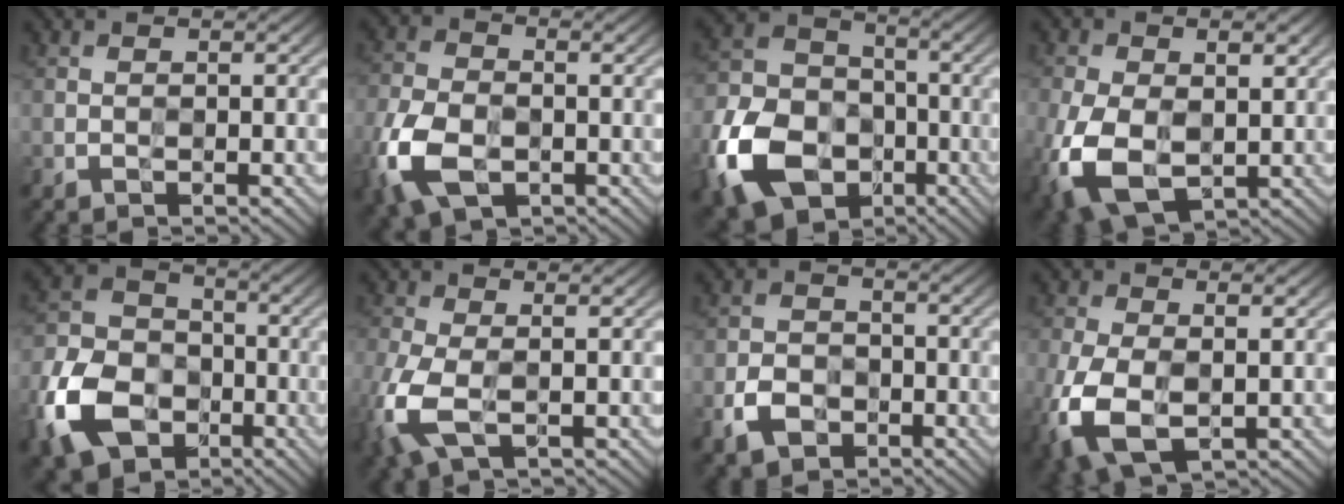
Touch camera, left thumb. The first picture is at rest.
{"total": 9.7, "force": [-3.8, 5.8, 6.8], "torque": [-0.182, -0.018, -0.081]}
{"total": 15.1, "force": [-6.4, 10.8, 8.4], "torque": [-0.216, -0.030, -0.137]}
{"total": 12.0, "force": [-2.0, 7.8, 8.9], "torque": [-0.226, -0.032, -0.033]}
{"total": 13.5, "force": [-5.7, 9.7, 7.5], "torque": [-0.193, -0.024, -0.131]}
{"total": 7.2, "force": [-1.8, 3.4, 6.0], "torque": [-0.162, -0.011, -0.039]}
{"total": 4.6, "force": [-2.4, 3.2, 2.3], "torque": [-0.051, -0.003, -0.052]}
{"total": 10.6, "force": [-2.8, 6.3, 8.0], "torque": [-0.217, -0.033, -0.046]}